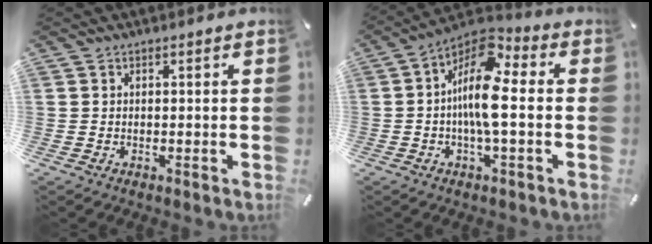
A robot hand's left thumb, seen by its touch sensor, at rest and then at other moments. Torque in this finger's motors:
{"motor_torque": [0.31, 0.67, 1.25, 0.16, 0.32]}